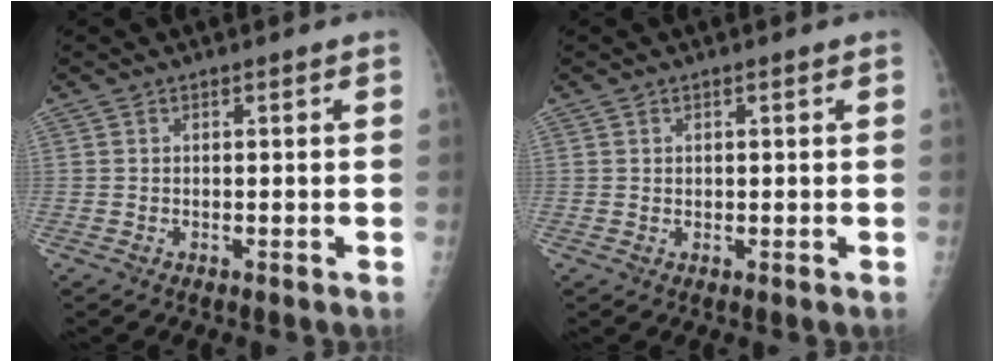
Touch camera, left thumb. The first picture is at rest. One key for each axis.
{"total": 0.7, "fx": 0.1, "fy": 0.6, "fz": 0.3, "tx": 0.002, "ty": 0.001, "tz": 0.003}